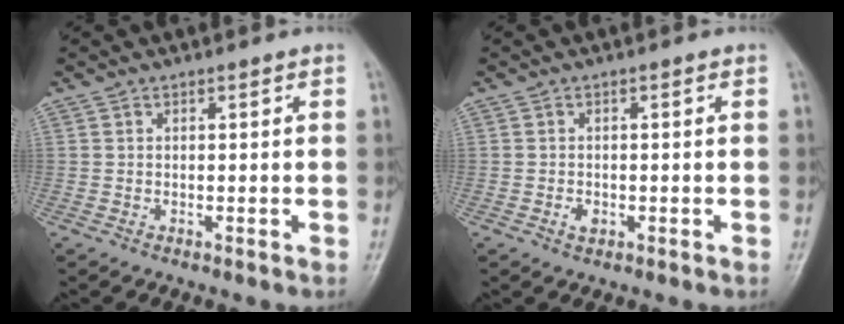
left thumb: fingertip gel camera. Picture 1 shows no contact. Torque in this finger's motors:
{"motor_torque": [-0.07, 0.08, 0.07, 0.04, 0.00]}